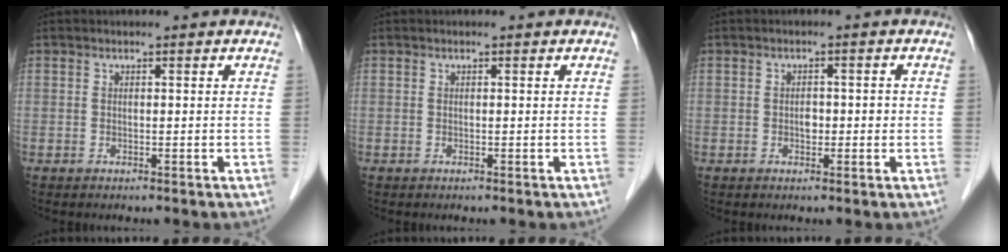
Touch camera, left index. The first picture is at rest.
{"total": 0.0}
{"total": 1.9, "force": [-0.3, 1.3, 1.4], "torque": [-0.022, 0.007, -0.004]}